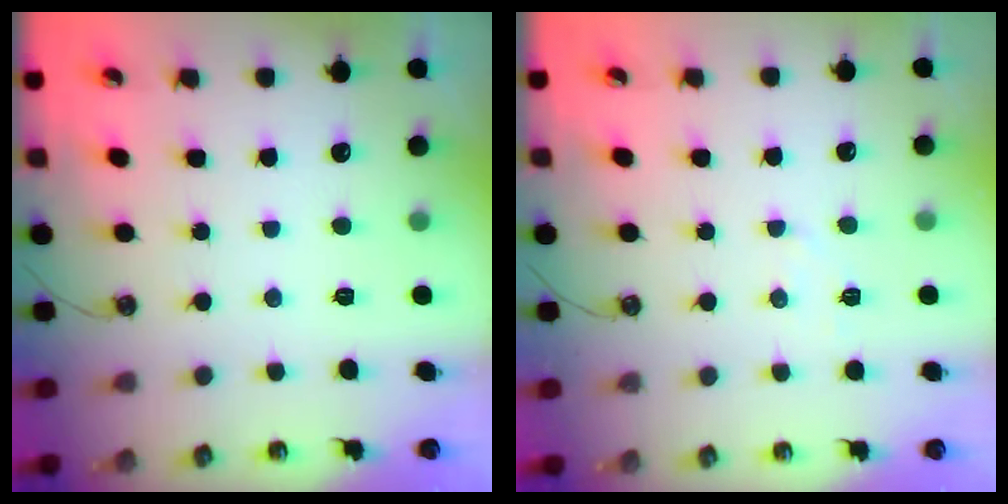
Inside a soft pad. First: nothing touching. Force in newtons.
{"total": 3.7, "press": 3.7, "slide": 0.6}